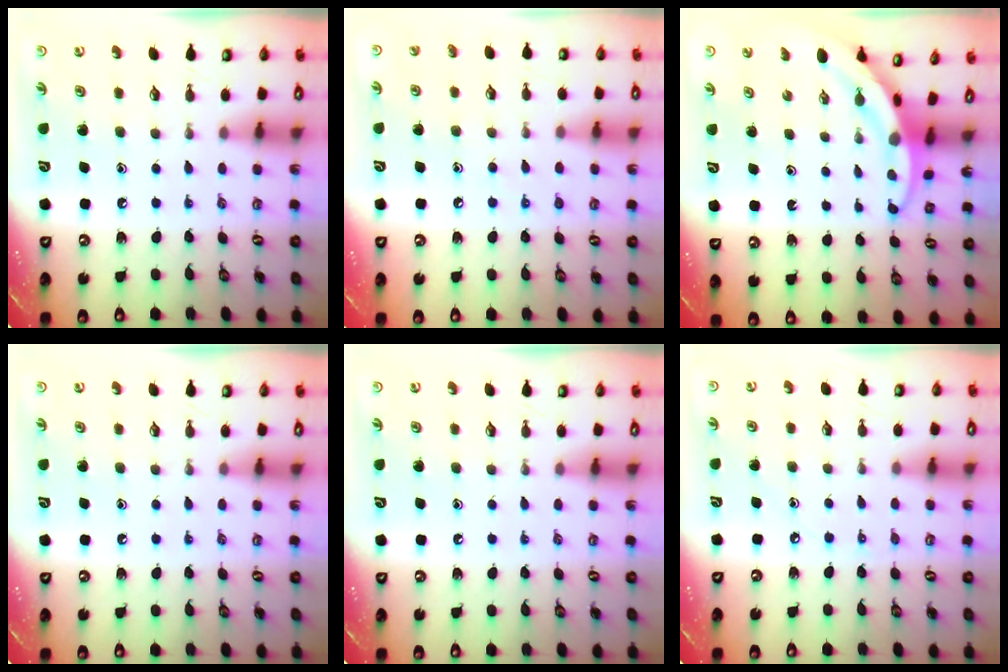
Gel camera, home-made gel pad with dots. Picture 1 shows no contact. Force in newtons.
{"total": 7.6, "press": 7.5, "slide": 0.9}
{"total": 2.8, "press": 2.8, "slide": 0.3}
{"total": 0.0}
{"total": 0.0}
{"total": 2.3, "press": 2.3, "slide": 0.3}